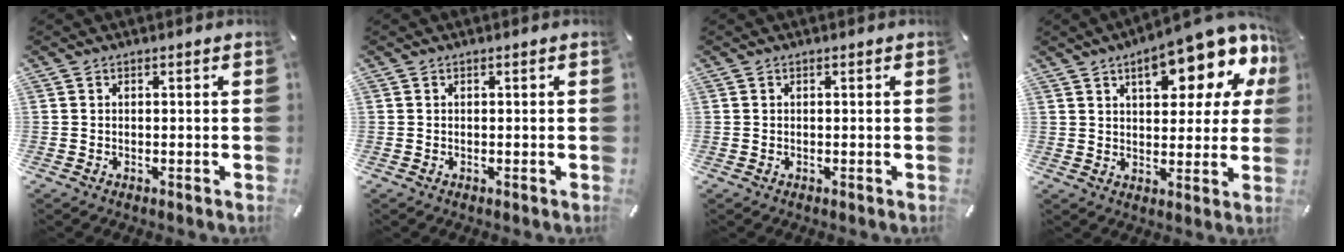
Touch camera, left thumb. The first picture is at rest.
{"total": 0.0}
{"total": 0.0}
{"total": 16.3, "force": [8.8, 7.0, 11.8], "torque": [-0.156, -0.048, 0.141]}